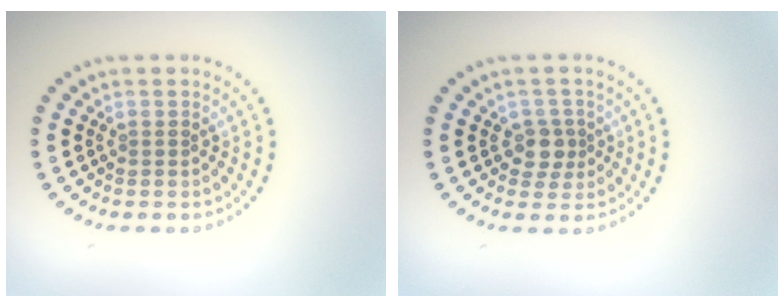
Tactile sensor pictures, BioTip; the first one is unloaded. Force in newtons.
{"total": 1.9, "press": 1.7, "slide": 1.0}